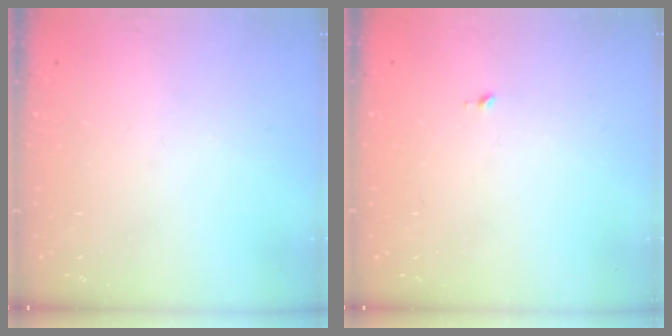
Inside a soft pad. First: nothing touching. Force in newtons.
{"total": 4.4, "press": 4.4, "slide": 0.4}